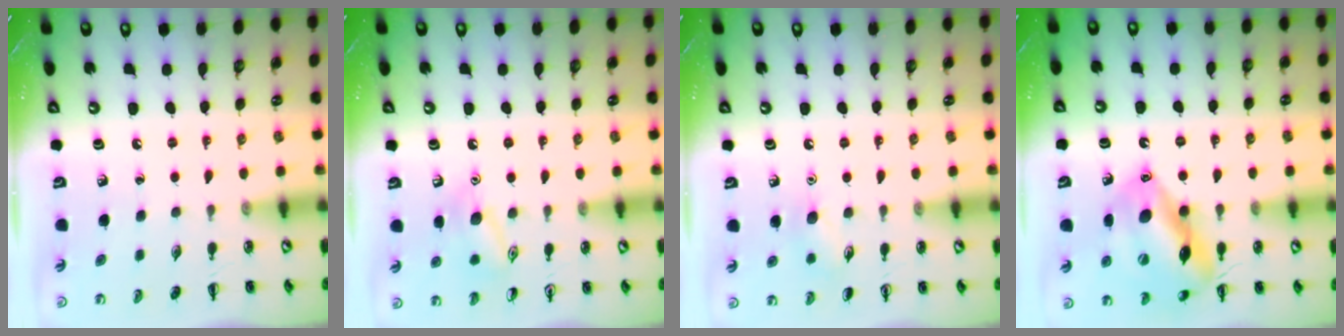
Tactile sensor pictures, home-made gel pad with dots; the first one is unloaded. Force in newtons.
{"total": 9.9, "press": 9.9, "slide": 0.8}
{"total": 6.4, "press": 6.3, "slide": 1.4}
{"total": 16.1, "press": 16.0, "slide": 1.6}